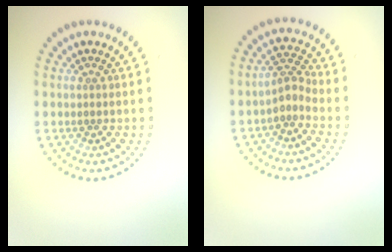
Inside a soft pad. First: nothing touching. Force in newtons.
{"total": 2.3, "press": 1.6, "slide": 1.6}